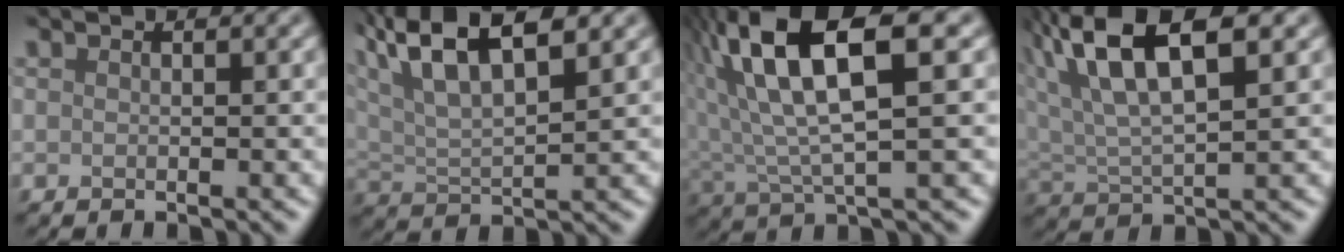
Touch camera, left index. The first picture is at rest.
{"total": 8.7, "force": [5.2, 3.2, 6.3], "torque": [-0.118, 0.023, 0.090]}
{"total": 9.6, "force": [3.8, 2.9, 8.4], "torque": [-0.170, 0.015, 0.067]}
{"total": 10.4, "force": [5.1, 4.0, 8.1], "torque": [-0.168, 0.025, 0.085]}